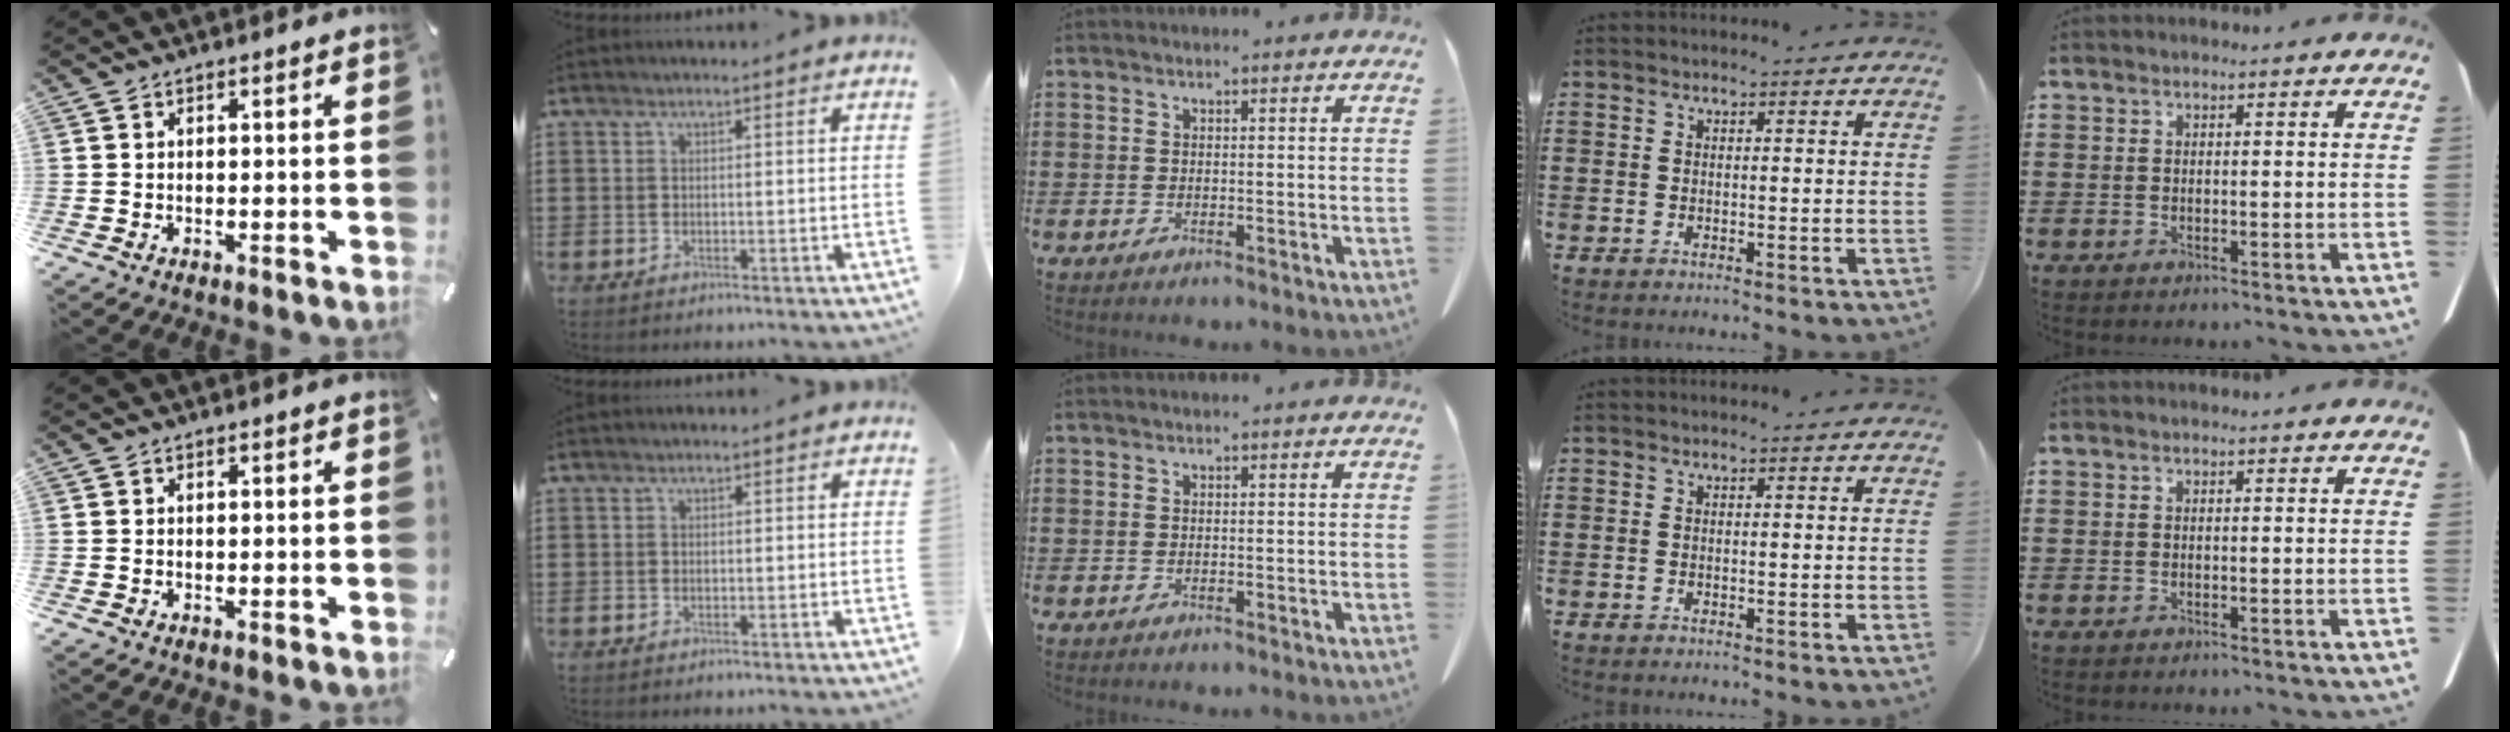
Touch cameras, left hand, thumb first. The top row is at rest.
{}